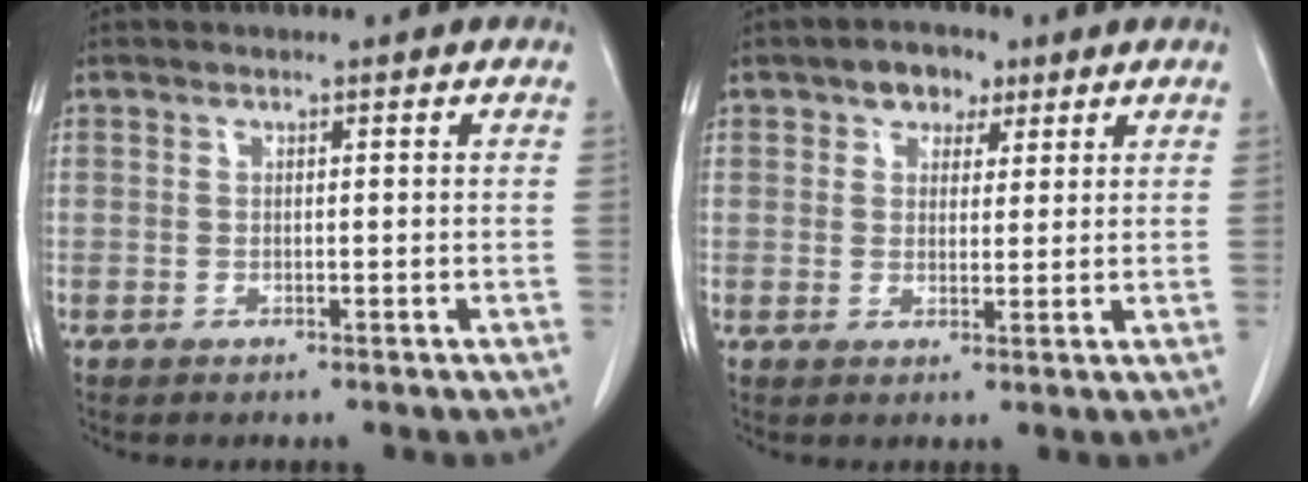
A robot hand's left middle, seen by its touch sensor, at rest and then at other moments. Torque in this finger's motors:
{"motor_torque": [0.20, -0.19, -0.01, 0.02]}